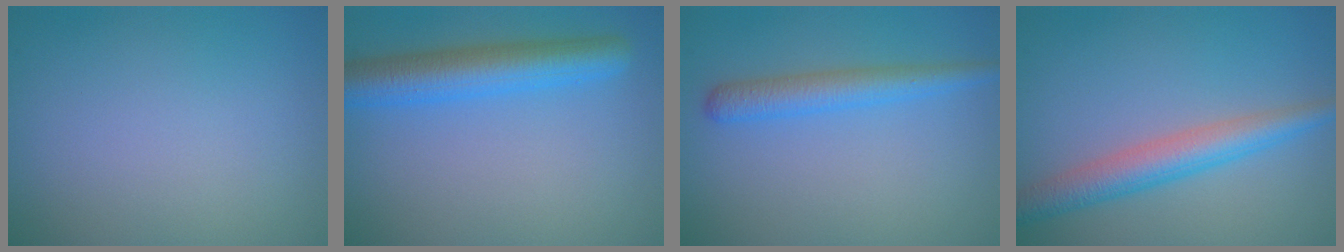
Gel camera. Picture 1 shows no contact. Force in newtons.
{"total": 5.6, "press": 5.6, "slide": 0.2}
{"total": 3.0, "press": 3.0, "slide": 0.2}
{"total": 4.3, "press": 4.3, "slide": 0.1}